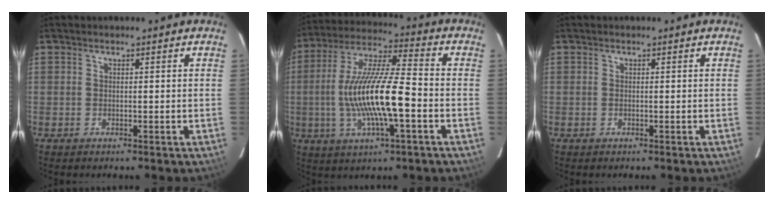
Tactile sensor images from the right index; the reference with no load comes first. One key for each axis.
{"total": 16.8, "fx": -3.3, "fy": 3.0, "fz": 16.2, "tx": -0.316, "ty": -0.001, "tz": -0.062}
{"total": 0.0}